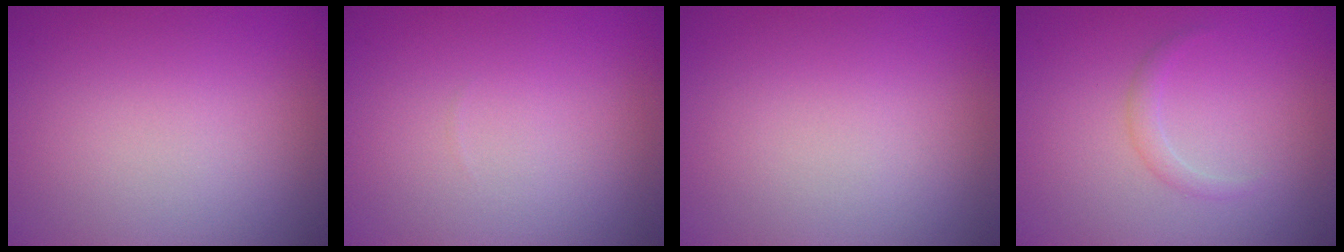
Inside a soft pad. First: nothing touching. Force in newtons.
{"total": 0.0}
{"total": 0.0}
{"total": 1.1, "press": 1.1, "slide": 0.1}